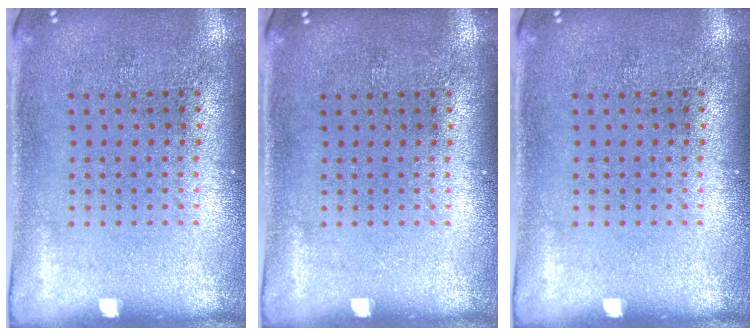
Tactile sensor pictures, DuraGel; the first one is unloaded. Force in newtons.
{"total": 0.0}
{"total": 0.0}